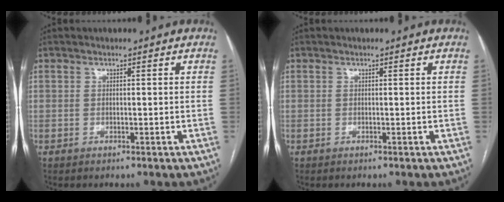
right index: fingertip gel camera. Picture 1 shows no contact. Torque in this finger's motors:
{"motor_torque": [0.04, 0.04, 0.00, 0.00]}